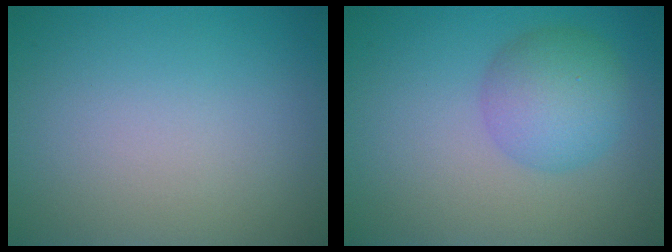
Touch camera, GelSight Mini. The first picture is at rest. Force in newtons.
{"total": 4.5, "press": 4.5, "slide": 0.1}